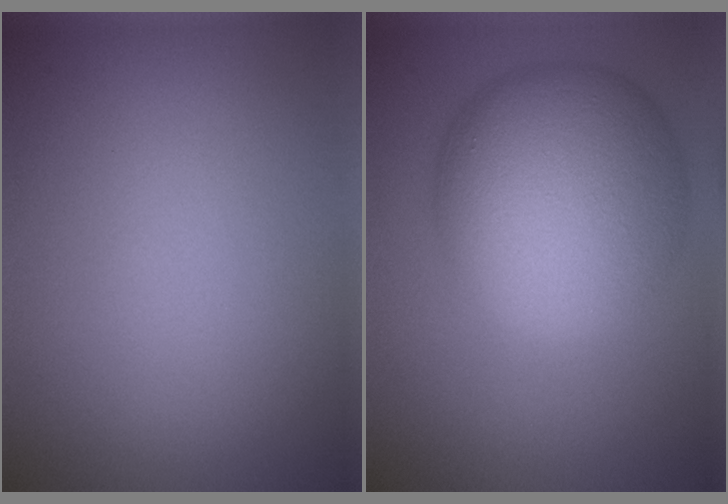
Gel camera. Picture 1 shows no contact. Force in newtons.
{"total": 11.7, "press": 11.7, "slide": 0.3}